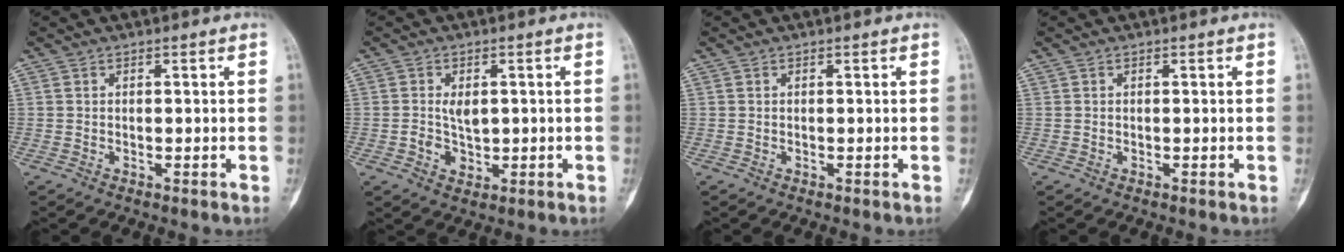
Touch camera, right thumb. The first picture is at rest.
{"total": 4.5, "force": [-0.1, 3.1, 3.3], "torque": [-0.041, -0.002, 0.005]}
{"total": 0.0}
{"total": 0.0}